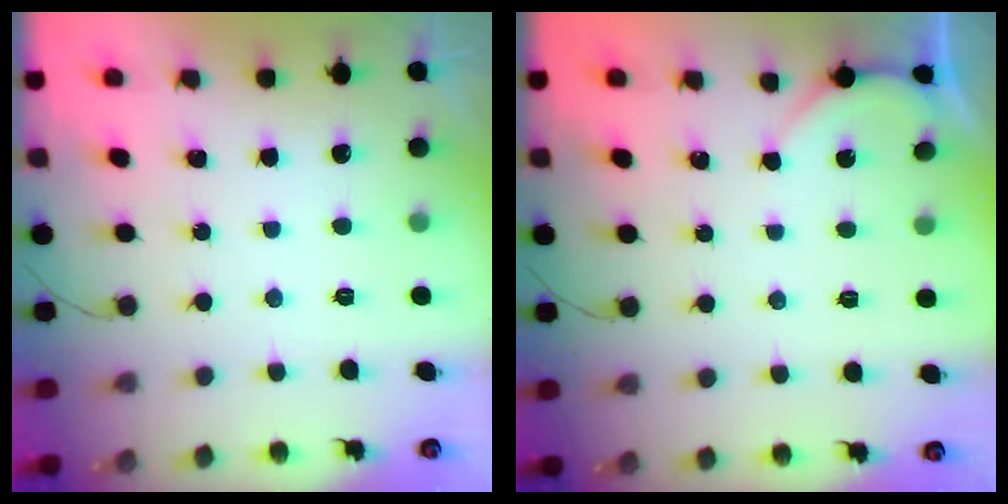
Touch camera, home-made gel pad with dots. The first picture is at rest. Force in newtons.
{"total": 1.6, "press": 1.6, "slide": 0.2}